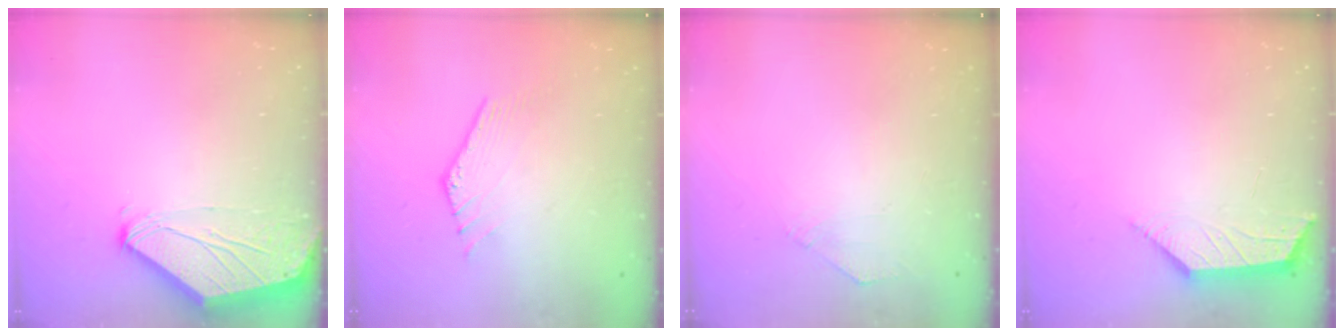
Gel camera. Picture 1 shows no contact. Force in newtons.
{"total": 0.0}
{"total": 3.5, "press": 3.5, "slide": 0.5}
{"total": 2.3, "press": 2.2, "slide": 0.5}